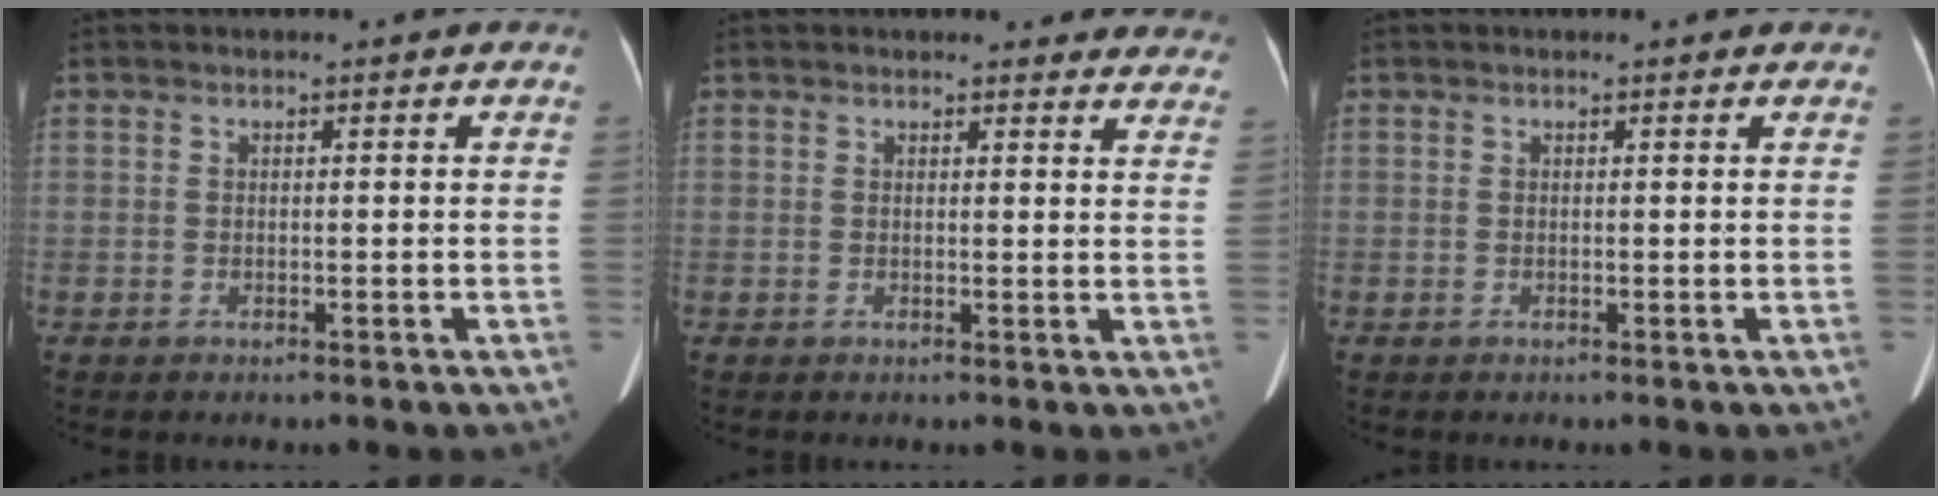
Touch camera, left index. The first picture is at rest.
{"total": 14.2, "force": [13.4, 3.4, 3.4], "torque": [0.001, -0.018, 0.126]}
{"total": 1.1, "force": [1.0, 0.3, 0.3], "torque": [-0.012, 0.004, 0.006]}